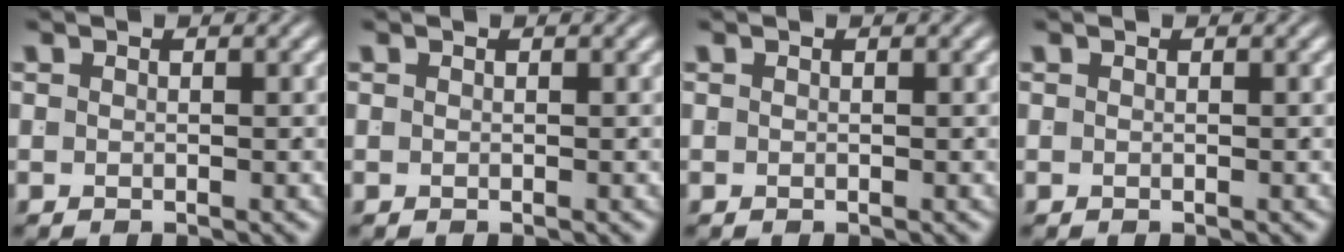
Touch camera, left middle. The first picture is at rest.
{"total": 0.0}
{"total": 0.0}
{"total": 0.0}